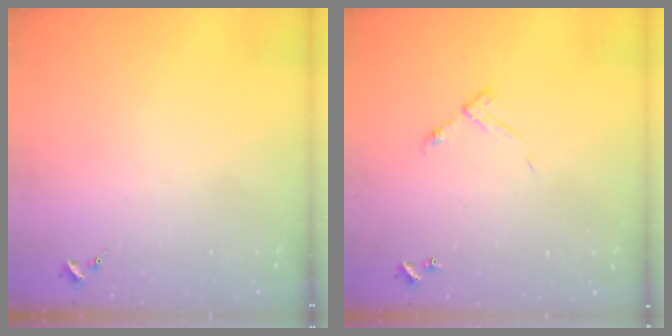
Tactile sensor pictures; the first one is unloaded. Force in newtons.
{"total": 6.5, "press": 6.5, "slide": 0.5}